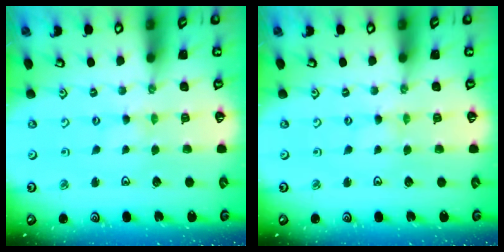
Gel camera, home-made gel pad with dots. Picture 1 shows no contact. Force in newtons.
{"total": 0.0}